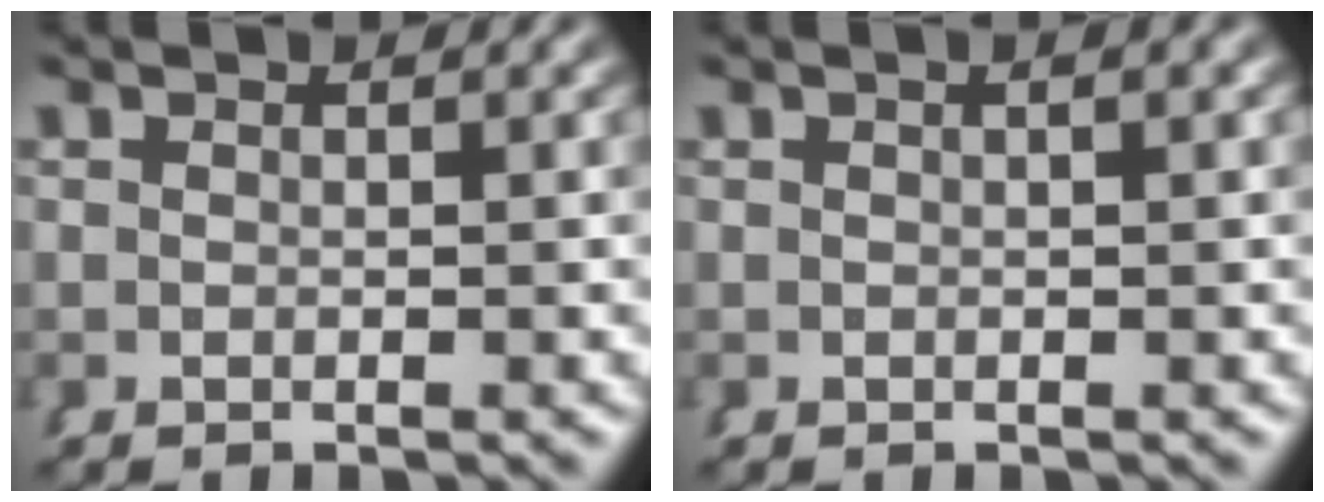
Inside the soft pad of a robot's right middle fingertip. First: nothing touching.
{"total": 0.7, "force": [0.2, 0.0, 0.7], "torque": [-0.011, 0.006, 0.001]}